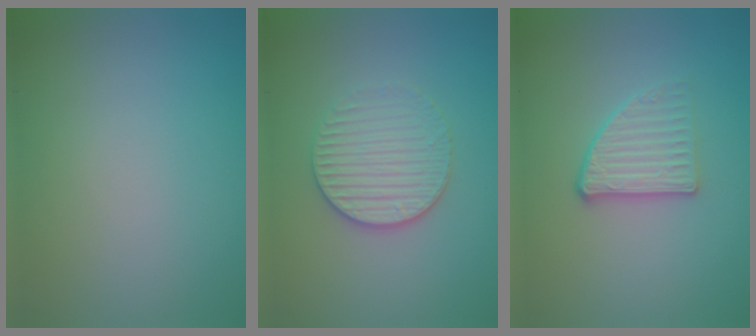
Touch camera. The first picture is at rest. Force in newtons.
{"total": 3.2, "press": 2.9, "slide": 1.4}
{"total": 2.7, "press": 2.4, "slide": 1.2}